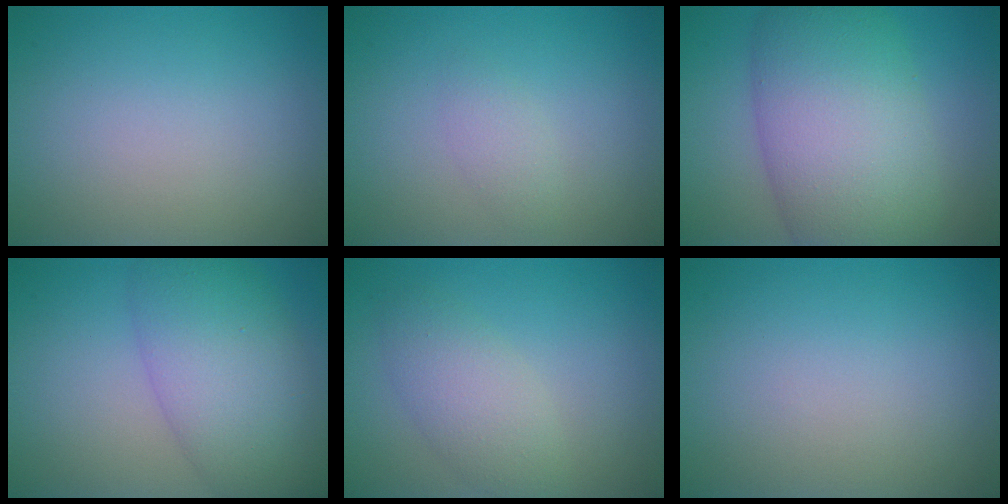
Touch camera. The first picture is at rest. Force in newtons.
{"total": 1.3, "press": 1.3, "slide": 0.0}
{"total": 11.5, "press": 11.5, "slide": 0.6}
{"total": 7.5, "press": 7.5, "slide": 0.3}
{"total": 3.3, "press": 3.3, "slide": 0.3}
{"total": 0.0}